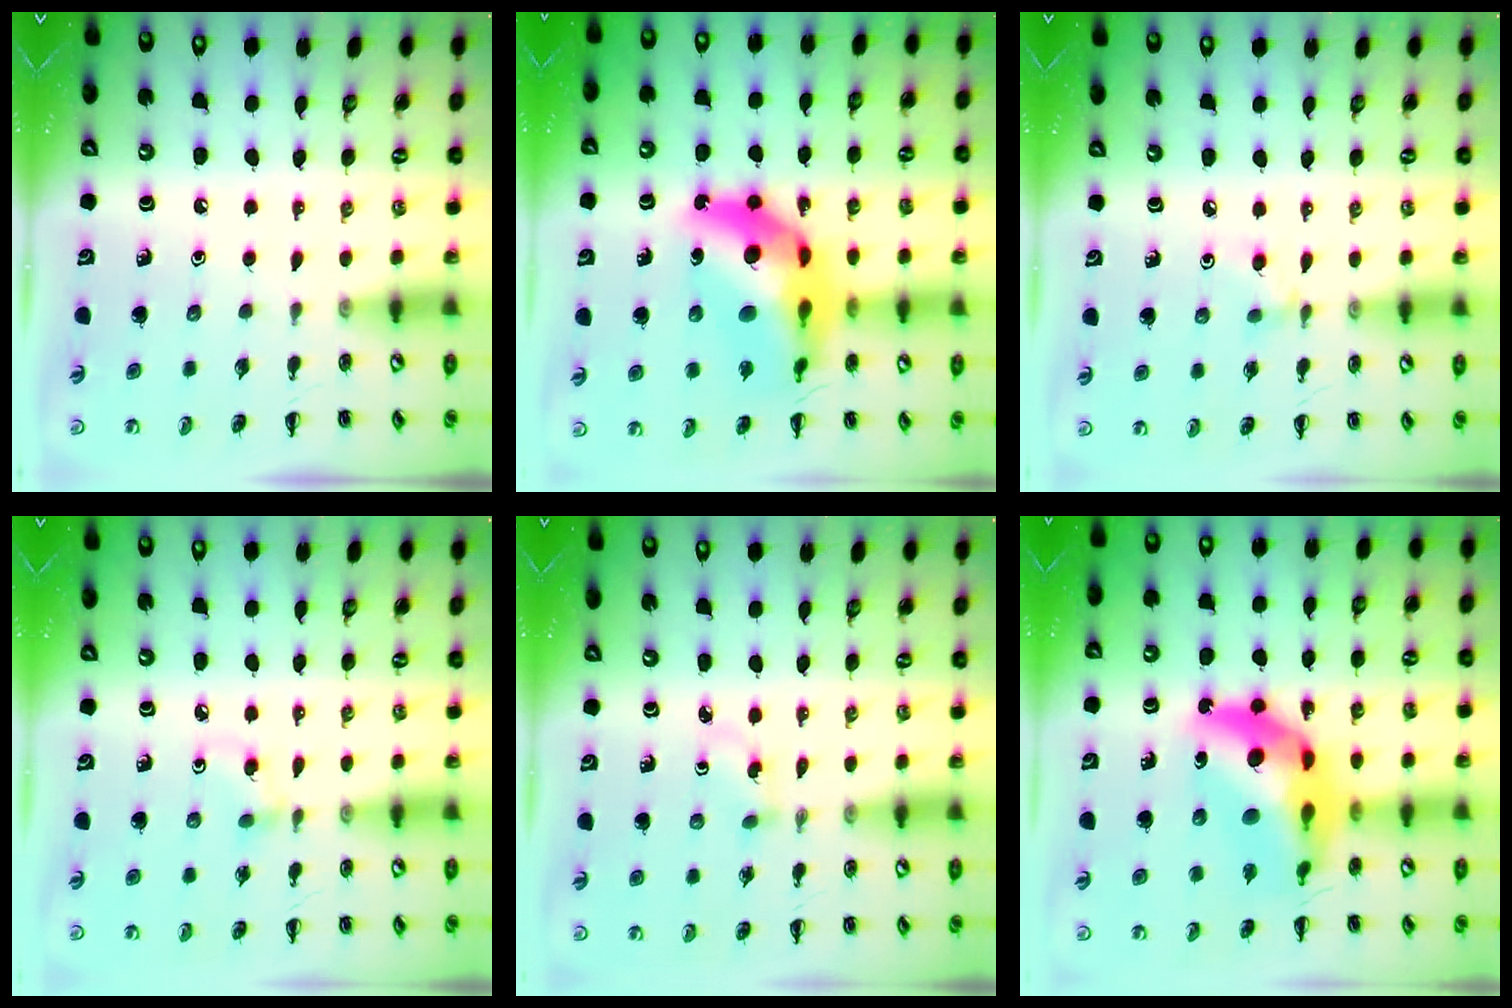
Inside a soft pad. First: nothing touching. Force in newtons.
{"total": 18.4, "press": 17.7, "slide": 5.1}
{"total": 3.2, "press": 2.9, "slide": 1.2}
{"total": 3.9, "press": 3.5, "slide": 1.6}
{"total": 2.4, "press": 2.2, "slide": 0.9}
{"total": 16.7, "press": 16.1, "slide": 4.6}